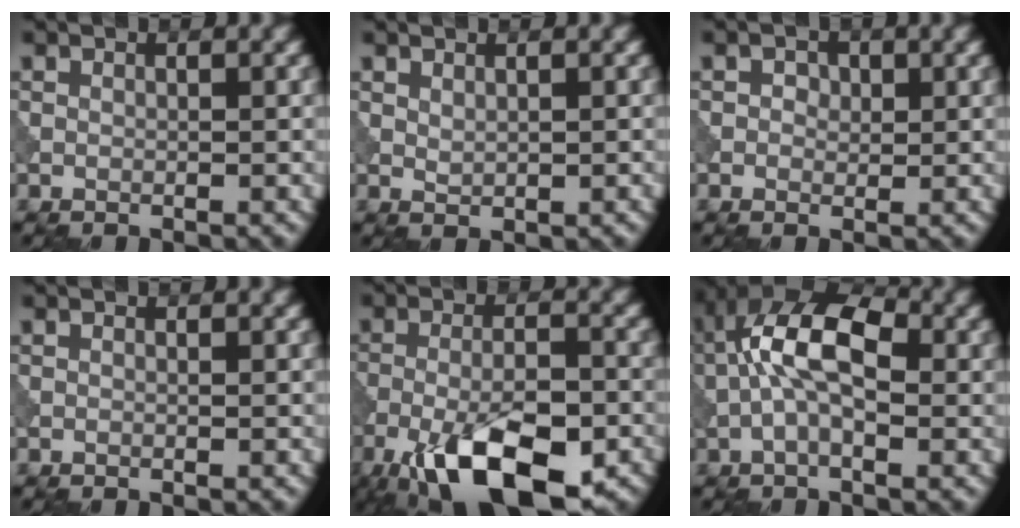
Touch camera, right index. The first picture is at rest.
{"total": 0.9, "force": [0.6, 0.4, 0.6], "torque": [-0.016, -0.005, 0.015]}
{"total": 1.4, "force": [0.3, 1.1, 0.8], "torque": [-0.008, -0.002, -0.002]}
{"total": 0.0}
{"total": 12.7, "force": [-7.0, 4.8, 9.4], "torque": [-0.176, -0.021, -0.122]}
{"total": 8.4, "force": [-0.1, 4.1, 7.3], "torque": [-0.147, 0.025, -0.019]}